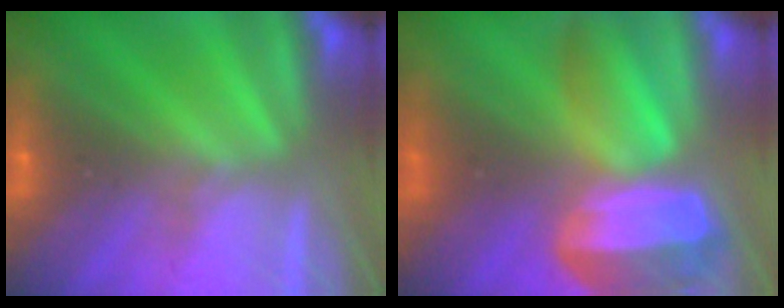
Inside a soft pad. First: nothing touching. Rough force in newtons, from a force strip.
{"total": 7.2}